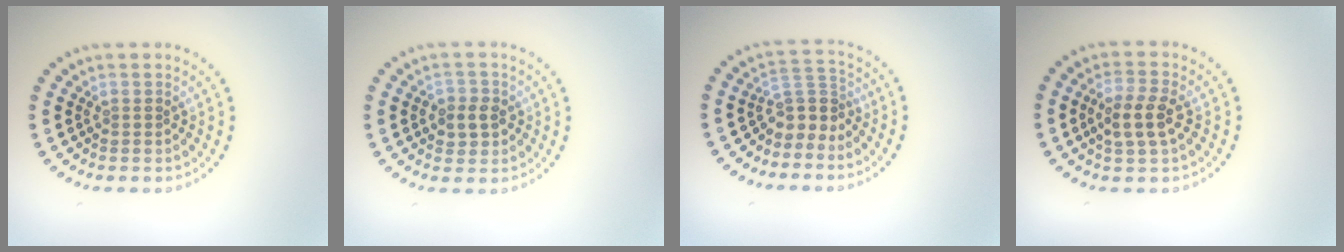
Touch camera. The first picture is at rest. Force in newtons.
{"total": 2.2, "press": 2.2, "slide": 0.5}
{"total": 2.8, "press": 2.0, "slide": 2.0}
{"total": 3.1, "press": 3.0, "slide": 0.8}